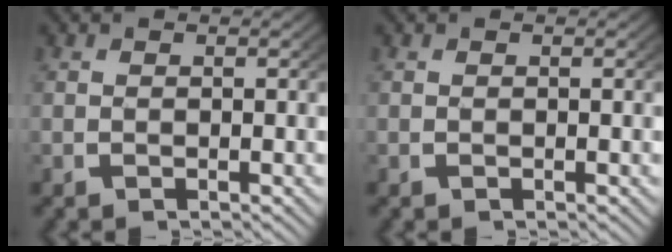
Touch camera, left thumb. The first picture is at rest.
{"total": 0.0}